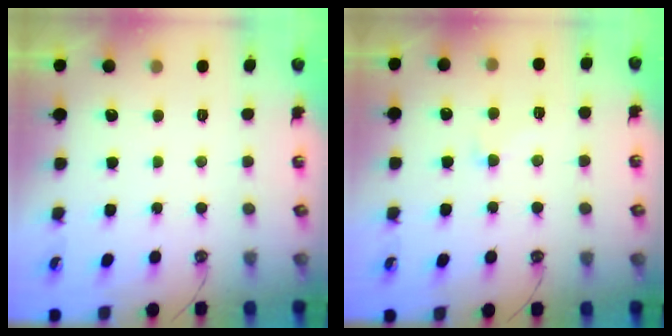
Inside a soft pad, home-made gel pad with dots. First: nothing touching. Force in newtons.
{"total": 2.3, "press": 2.2, "slide": 0.9}